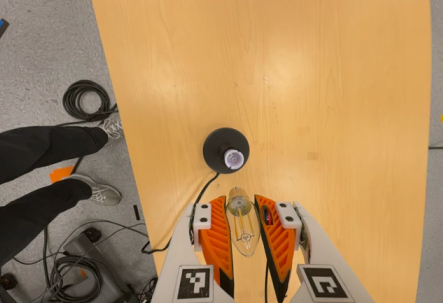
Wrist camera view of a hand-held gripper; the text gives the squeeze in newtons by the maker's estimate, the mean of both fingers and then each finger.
{"total": 21.0, "left": 22.2, "right": 19.9}